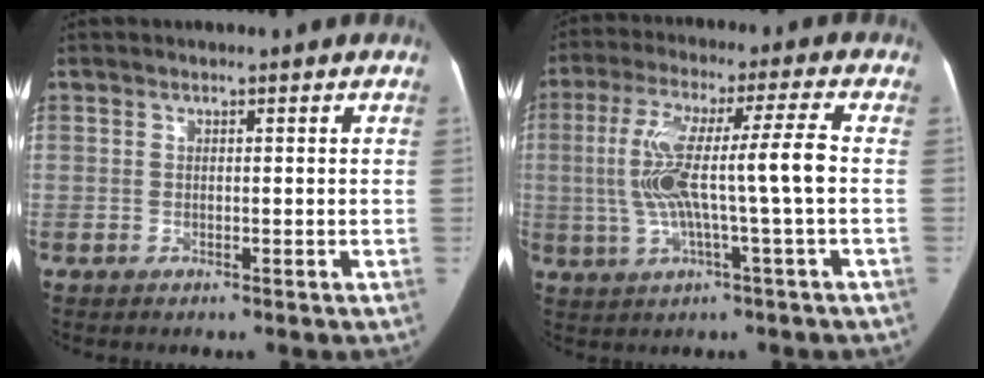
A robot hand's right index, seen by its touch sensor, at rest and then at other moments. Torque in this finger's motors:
{"motor_torque": [0.92, 0.03, 0.40, 0.19]}